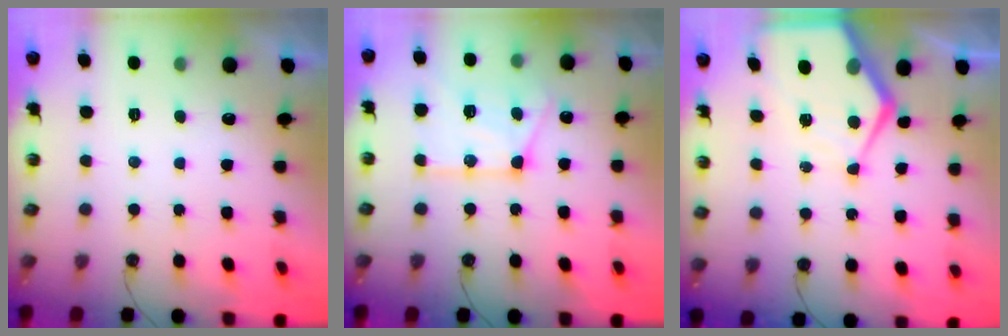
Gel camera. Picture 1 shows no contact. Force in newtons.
{"total": 16.1, "press": 16.0, "slide": 1.8}
{"total": 10.9, "press": 10.8, "slide": 1.1}